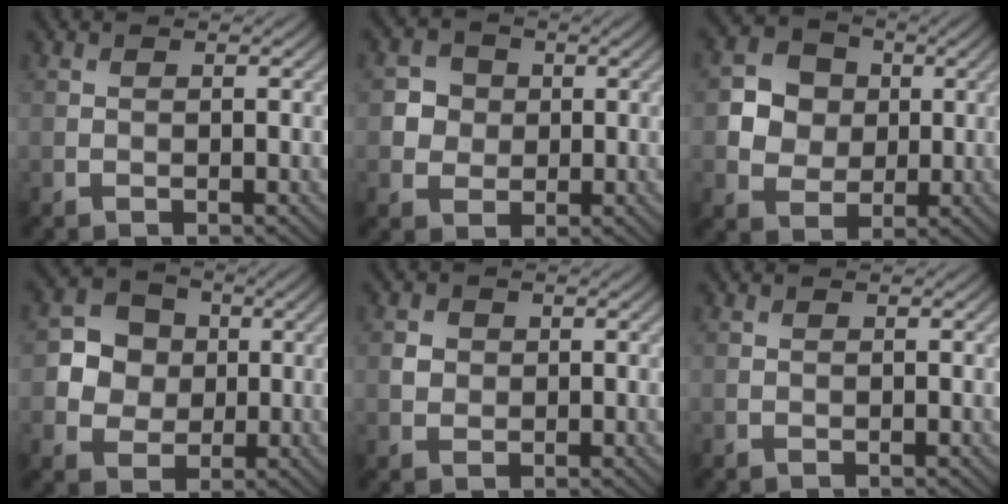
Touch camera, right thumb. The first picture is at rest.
{"total": 3.6, "force": [0.3, 3.4, 1.2], "torque": [-0.032, 0.001, -0.004]}
{"total": 6.3, "force": [0.7, 5.6, 2.8], "torque": [-0.067, 0.005, -0.002]}
{"total": 6.1, "force": [0.4, 5.6, 2.6], "torque": [-0.059, 0.006, -0.009]}
{"total": 1.7, "force": [0.2, 1.6, 0.5], "torque": [-0.012, -0.004, 0.003]}
{"total": 0.0}